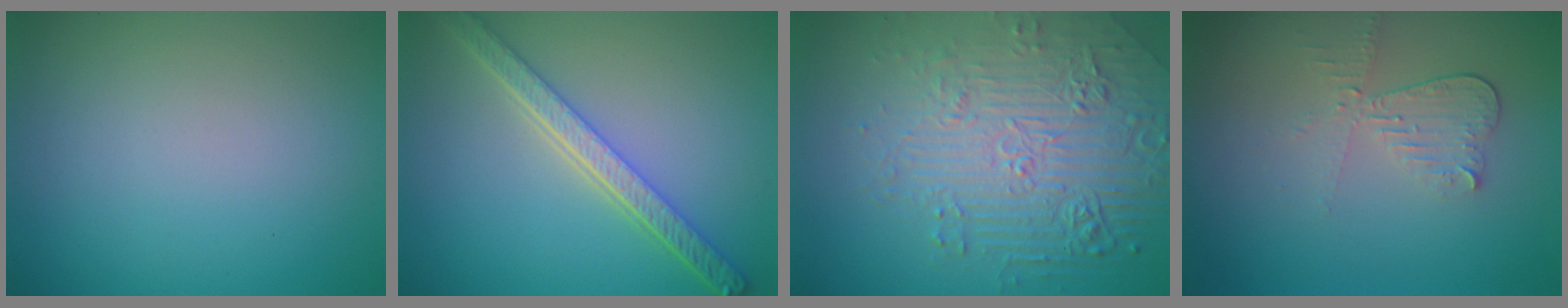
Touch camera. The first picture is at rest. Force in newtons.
{"total": 5.1, "press": 4.0, "slide": 3.1}
{"total": 7.8, "press": 5.6, "slide": 5.4}
{"total": 3.0, "press": 2.6, "slide": 1.4}